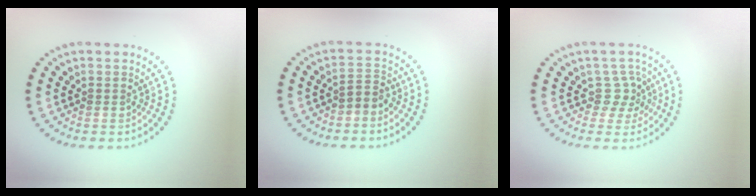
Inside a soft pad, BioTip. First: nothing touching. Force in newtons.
{"total": 1.5, "press": 1.2, "slide": 1.0}
{"total": 2.4, "press": 1.8, "slide": 1.6}